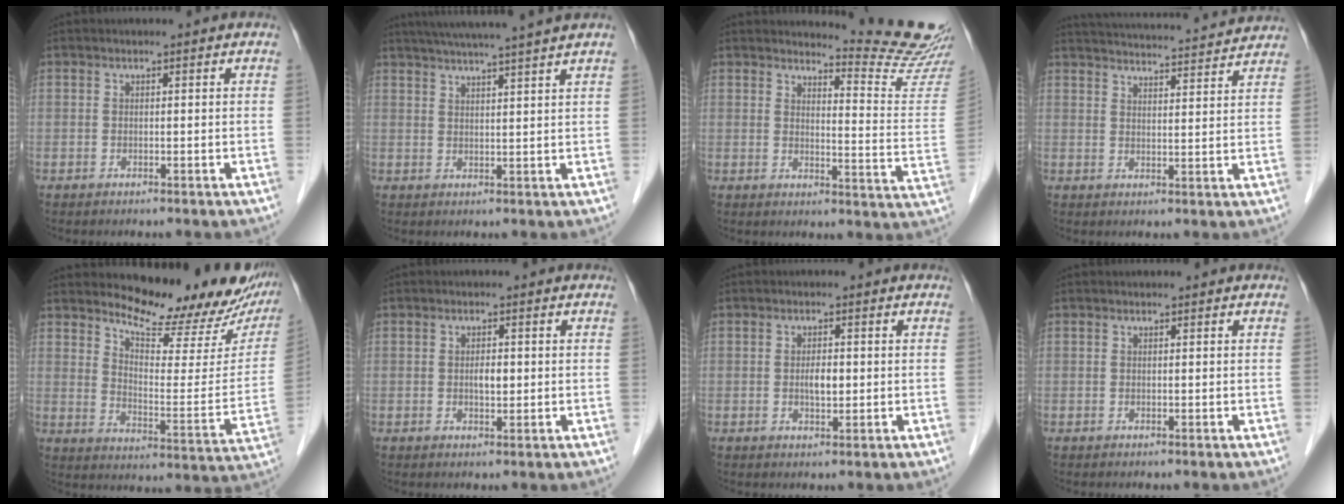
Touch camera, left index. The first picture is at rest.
{"total": 11.9, "force": [10.2, -1.3, 5.9], "torque": [-0.096, 0.016, 0.137]}
{"total": 12.5, "force": [12.2, -2.2, 1.0], "torque": [-0.017, -0.121, 0.139]}
{"total": 19.6, "force": [18.8, 1.3, 5.3], "torque": [-0.087, 0.012, 0.252]}
{"total": 18.1, "force": [16.5, 3.7, 6.5], "torque": [-0.081, -0.069, 0.209]}
{"total": 1.8, "force": [0.0, 0.9, 1.6], "torque": [-0.029, 0.000, 0.002]}
{"total": 2.3, "force": [-0.1, 1.0, 2.1], "torque": [-0.039, 0.001, 0.001]}
{"total": 0.0}